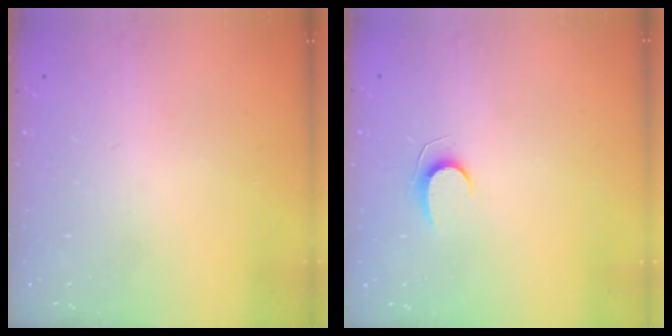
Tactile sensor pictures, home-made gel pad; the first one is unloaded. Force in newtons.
{"total": 5.6, "press": 5.6, "slide": 0.5}